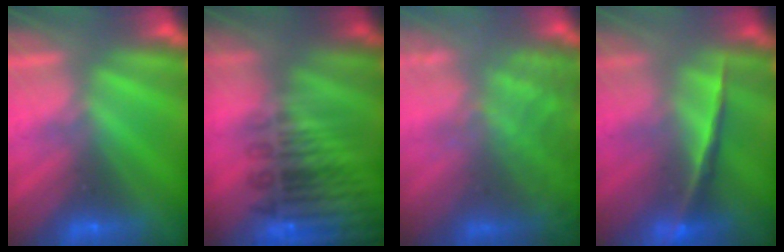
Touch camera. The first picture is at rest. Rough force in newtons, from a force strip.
{"total": 7.3}
{"total": 7.5}
{"total": 2.0}